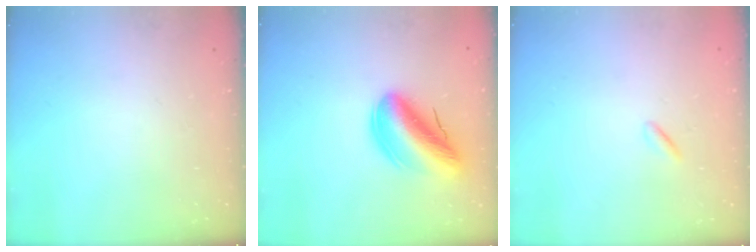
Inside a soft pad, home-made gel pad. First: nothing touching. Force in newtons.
{"total": 15.7, "press": 15.3, "slide": 3.2}
{"total": 0.5, "press": 0.3, "slide": 0.4}